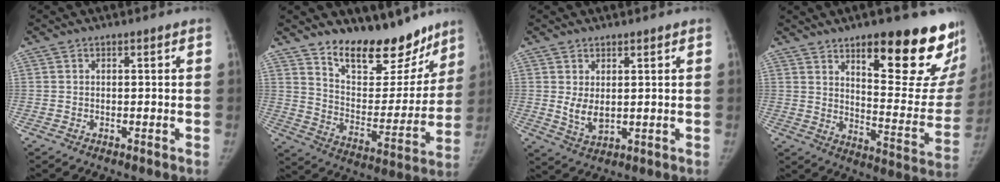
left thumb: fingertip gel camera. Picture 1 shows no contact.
{"total": 17.7, "force": [13.7, 7.3, 8.5], "torque": [-0.084, -0.093, 0.233]}
{"total": 4.6, "force": [1.1, 2.6, 3.6], "torque": [-0.057, -0.018, 0.031]}
{"total": 24.3, "force": [14.5, 7.0, 18.2], "torque": [-0.195, -0.092, 0.207]}